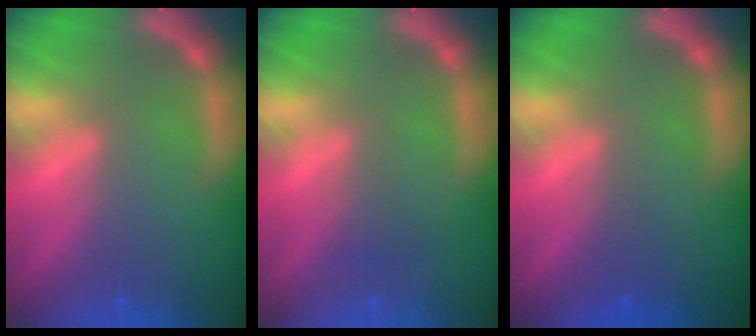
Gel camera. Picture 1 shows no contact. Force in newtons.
{"total": 1.0}
{"total": 0.9}